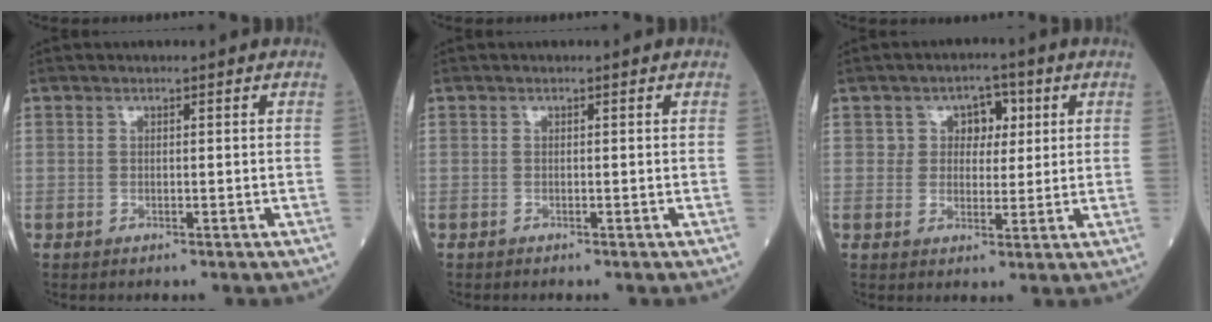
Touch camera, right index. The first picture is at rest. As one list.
[{"total": 0.0}, {"total": 4.7, "force": [1.5, 3.8, 2.5], "torque": [-0.022, 0.009, 0.019]}]